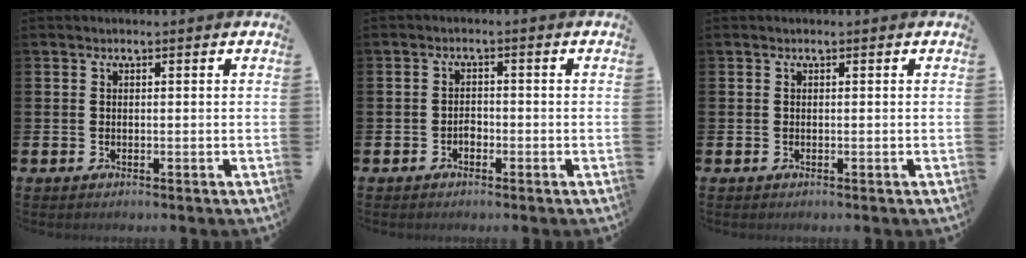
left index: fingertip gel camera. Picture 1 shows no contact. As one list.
[{"total": 1.4, "force": [-0.8, 1.0, 0.6], "torque": [-0.012, 0.002, -0.017]}, {"total": 0.0}]